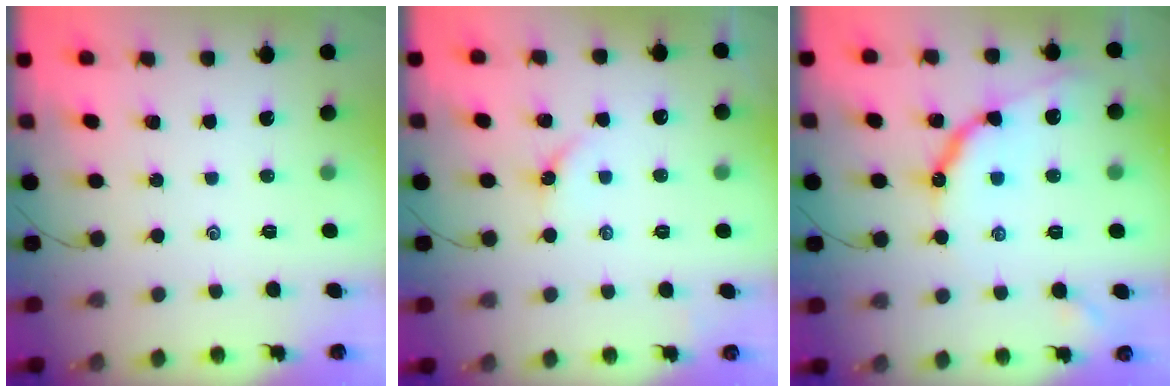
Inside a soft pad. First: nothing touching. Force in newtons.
{"total": 3.3, "press": 3.2, "slide": 0.4}
{"total": 10.4, "press": 10.4, "slide": 0.8}